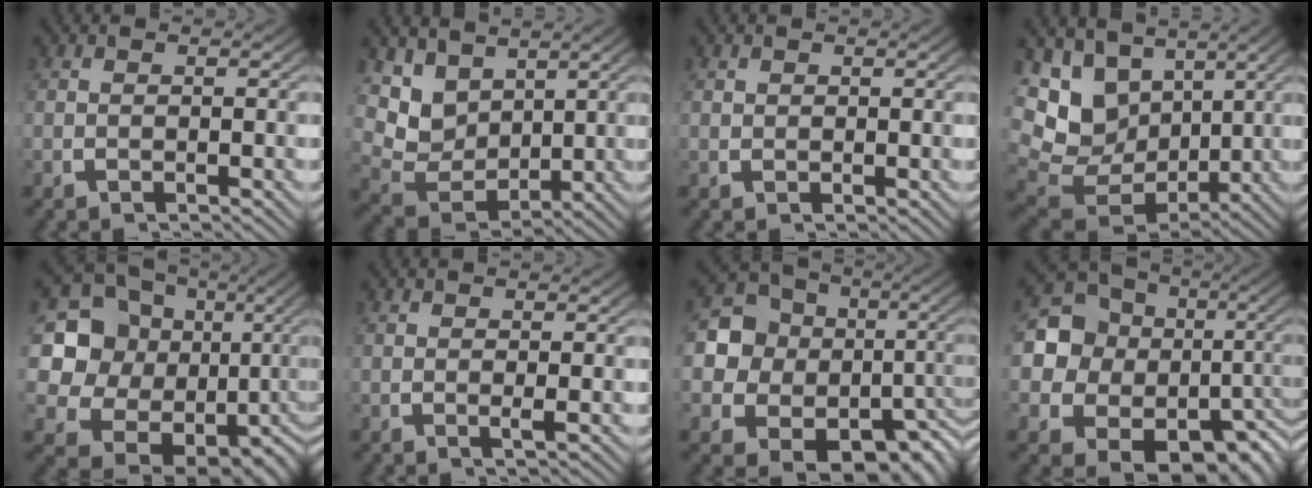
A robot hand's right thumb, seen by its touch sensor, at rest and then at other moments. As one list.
[{"total": 7.8, "force": [1.2, 6.0, 4.8], "torque": [-0.117, -0.031, 0.031]}, {"total": 0.6, "force": [0.4, 0.4, 0.1], "torque": [0.000, -0.008, 0.014]}, {"total": 13.0, "force": [0.3, 10.2, 8.0], "torque": [-0.183, -0.055, 0.022]}, {"total": 17.1, "force": [0.2, 13.8, 10.1], "torque": [-0.197, -0.039, 0.011]}, {"total": 0.7, "force": [0.2, -0.1, 0.7], "torque": [-0.008, 0.000, 0.004]}, {"total": 15.0, "force": [-2.3, 12.3, 8.2], "torque": [-0.188, -0.070, -0.020]}, {"total": 16.8, "force": [-1.8, 13.9, 9.2], "torque": [-0.211, -0.069, -0.015]}]